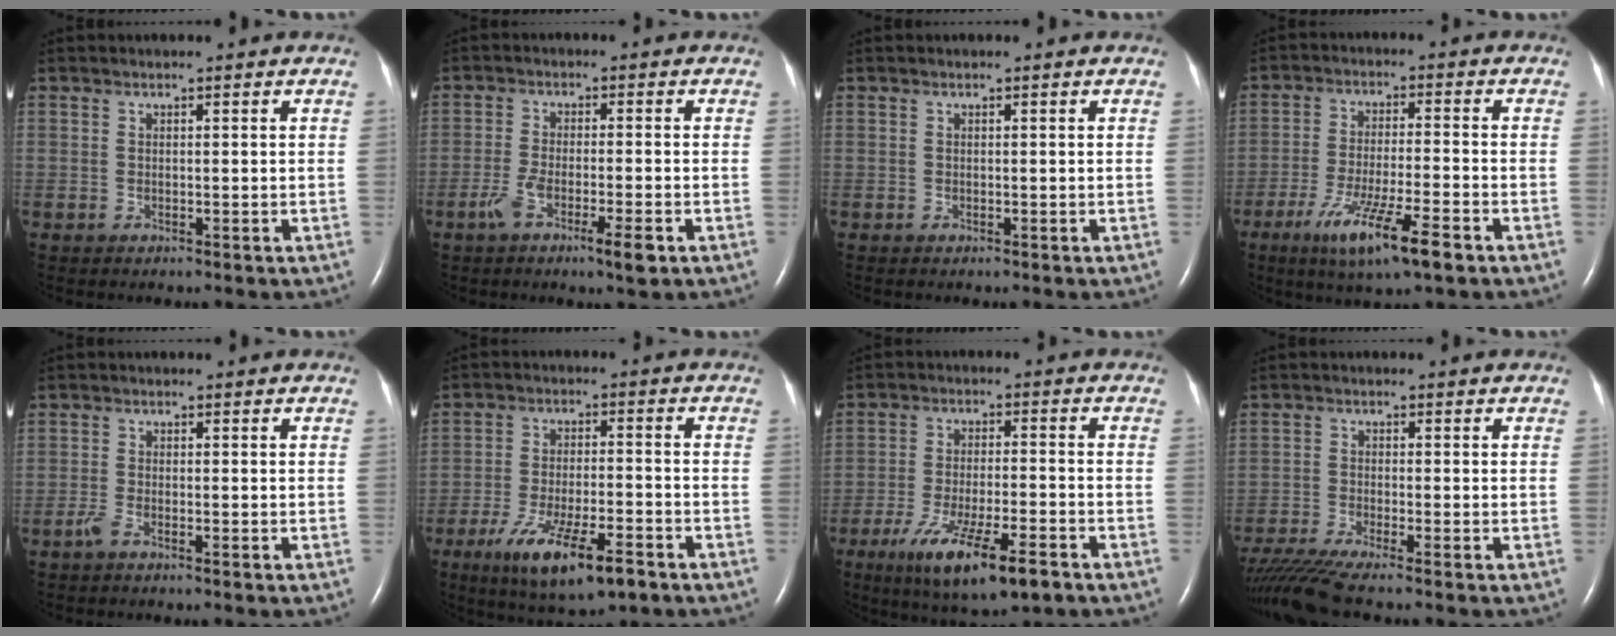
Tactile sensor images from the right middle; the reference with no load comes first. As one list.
[{"total": 6.1, "force": [-3.2, 0.8, 5.2], "torque": [-0.097, -0.009, -0.056]}, {"total": 0.0}, {"total": 10.9, "force": [-6.1, 0.8, 9.0], "torque": [-0.166, -0.025, -0.100]}, {"total": 1.6, "force": [-1.1, 0.2, 1.1], "torque": [-0.033, -0.004, -0.025]}, {"total": 12.5, "force": [-7.2, 3.5, 9.6], "torque": [-0.169, -0.017, -0.112]}, {"total": 12.7, "force": [-7.4, 2.4, 10.1], "torque": [-0.173, -0.025, -0.115]}, {"total": 7.6, "force": [-6.5, -0.9, 3.8], "torque": [-0.073, -0.027, -0.117]}]